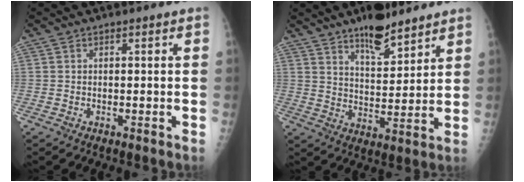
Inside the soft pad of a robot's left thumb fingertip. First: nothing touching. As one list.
[{"total": 10.7, "force": [8.1, 4.1, 5.7], "torque": [-0.063, -0.058, 0.134]}]